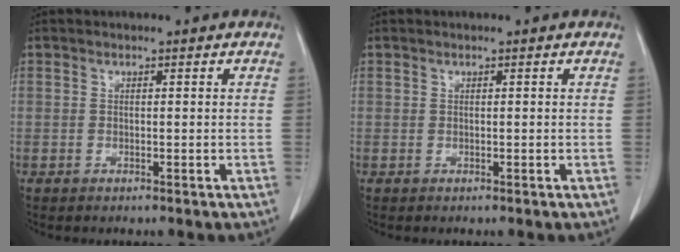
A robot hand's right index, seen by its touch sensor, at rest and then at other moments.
{"total": 0.0}